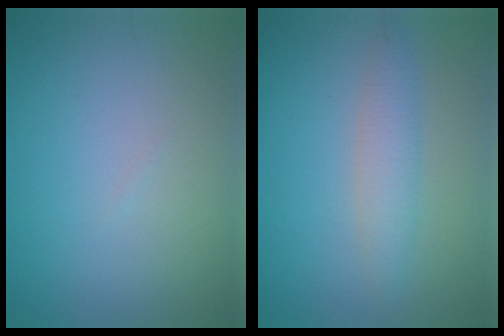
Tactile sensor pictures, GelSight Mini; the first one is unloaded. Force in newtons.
{"total": 2.5, "press": 2.5, "slide": 0.0}